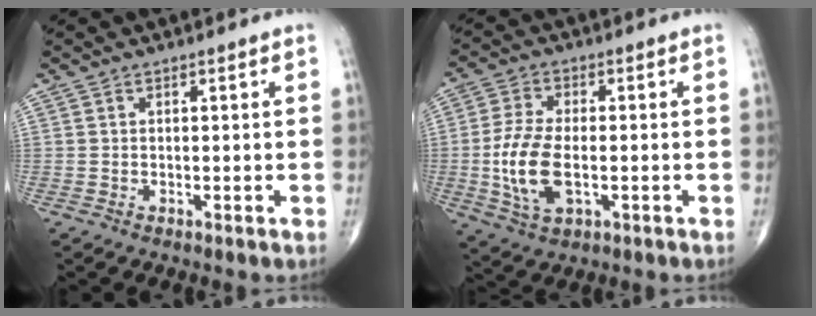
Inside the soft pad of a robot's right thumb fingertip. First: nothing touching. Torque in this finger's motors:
{"motor_torque": [-0.22, 0.52, 0.95, -0.01, 0.33]}